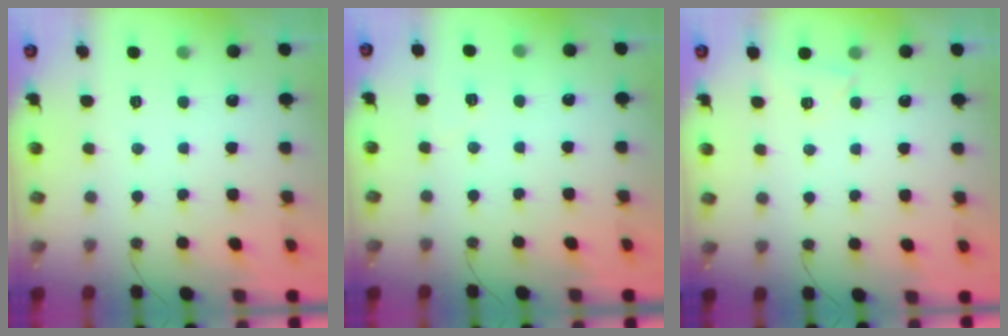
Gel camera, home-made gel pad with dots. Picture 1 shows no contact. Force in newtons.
{"total": 3.5, "press": 3.1, "slide": 1.8}
{"total": 2.8, "press": 2.7, "slide": 0.6}